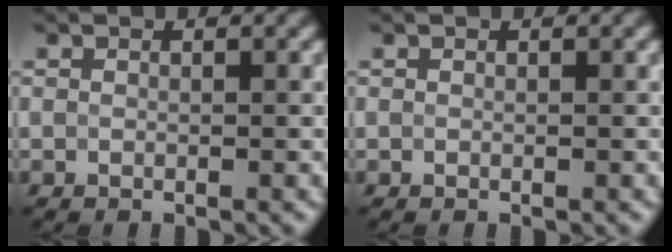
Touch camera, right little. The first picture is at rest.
{"total": 0.0}